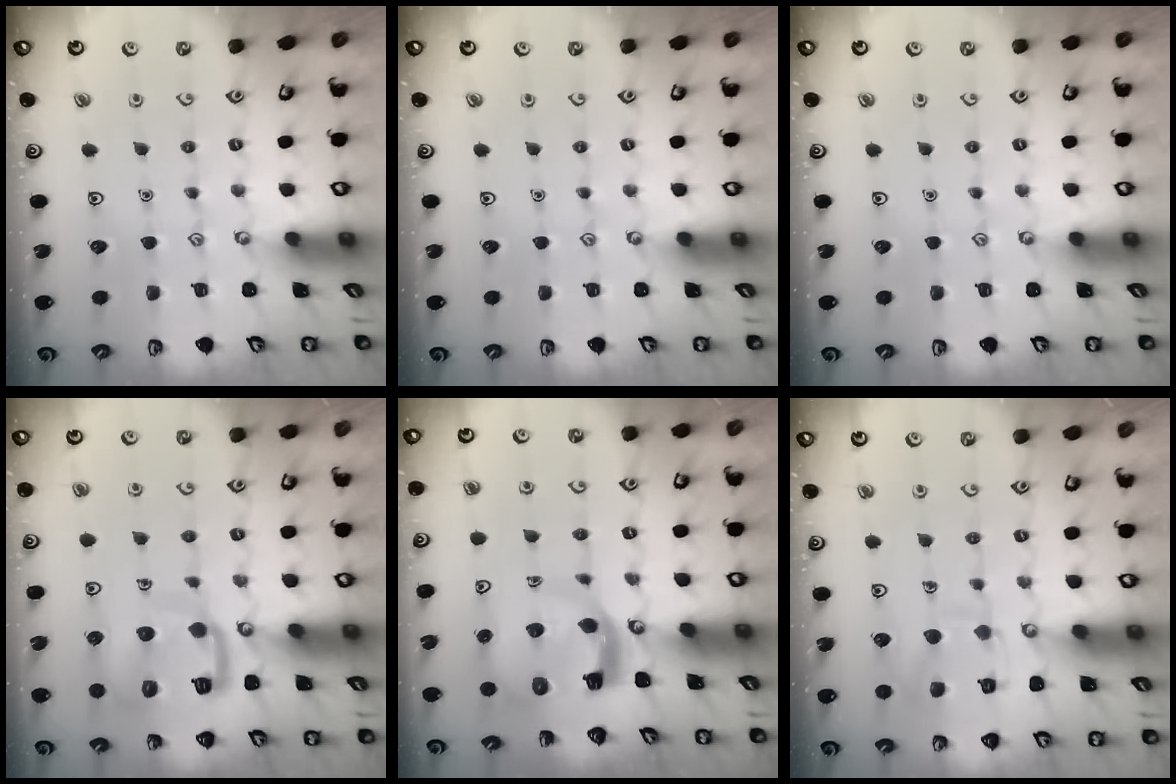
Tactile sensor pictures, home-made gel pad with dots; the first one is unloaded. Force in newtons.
{"total": 0.0}
{"total": 0.0}
{"total": 12.5, "press": 12.4, "slide": 1.5}
{"total": 7.3, "press": 7.2, "slide": 0.8}
{"total": 11.0, "press": 11.0, "slide": 0.9}